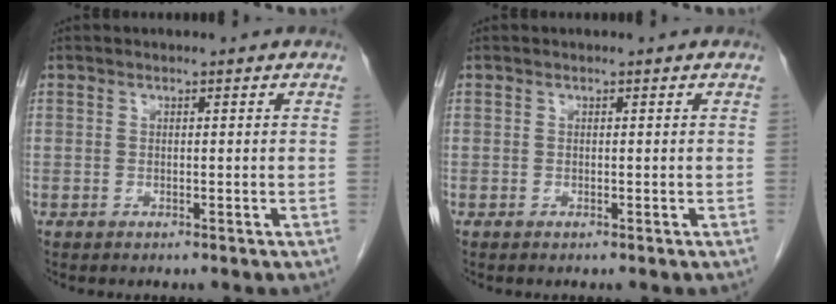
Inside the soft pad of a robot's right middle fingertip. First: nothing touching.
{"total": 0.0}